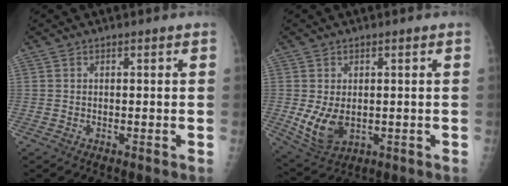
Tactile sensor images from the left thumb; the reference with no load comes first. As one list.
[{"total": 7.6, "force": [-0.6, 5.0, 5.7], "torque": [-0.104, -0.013, 0.005]}]